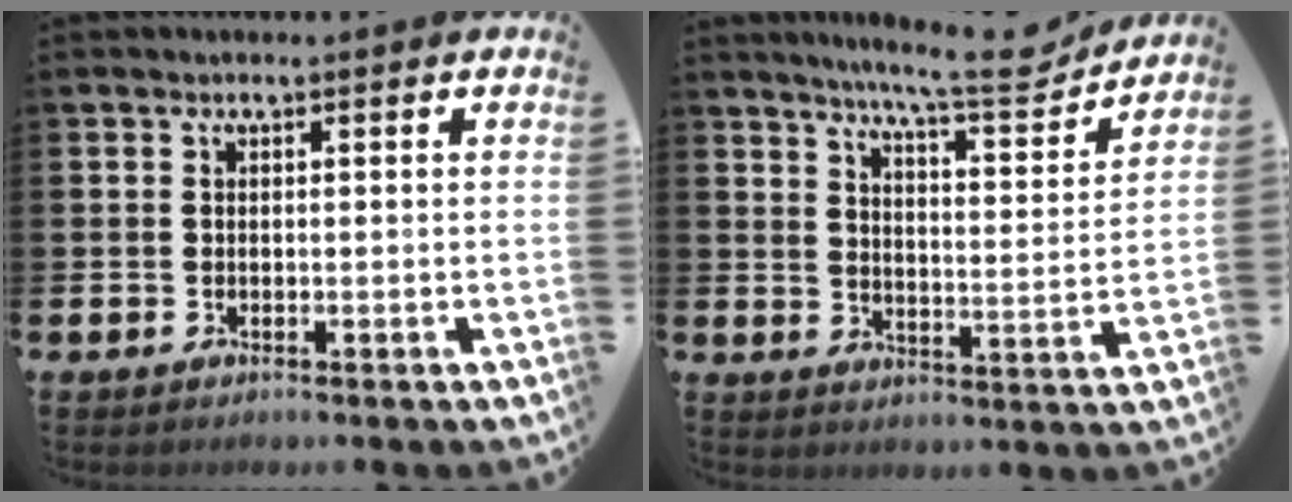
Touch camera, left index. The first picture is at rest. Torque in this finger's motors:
{"motor_torque": [1.00, -1.14, 0.18, 0.15]}